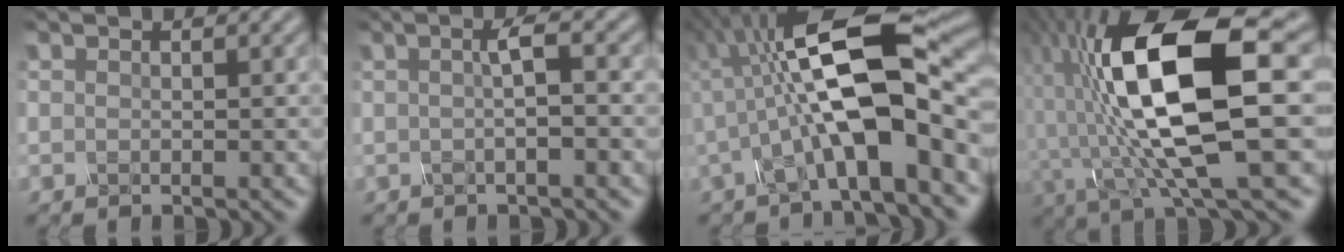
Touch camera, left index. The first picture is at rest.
{"total": 2.4, "force": [-0.2, 0.5, 2.4], "torque": [-0.041, 0.002, -0.007]}
{"total": 12.5, "force": [-0.3, 3.7, 11.9], "torque": [-0.205, 0.021, -0.014]}
{"total": 14.1, "force": [-0.3, 4.7, 13.3], "torque": [-0.253, 0.002, -0.008]}